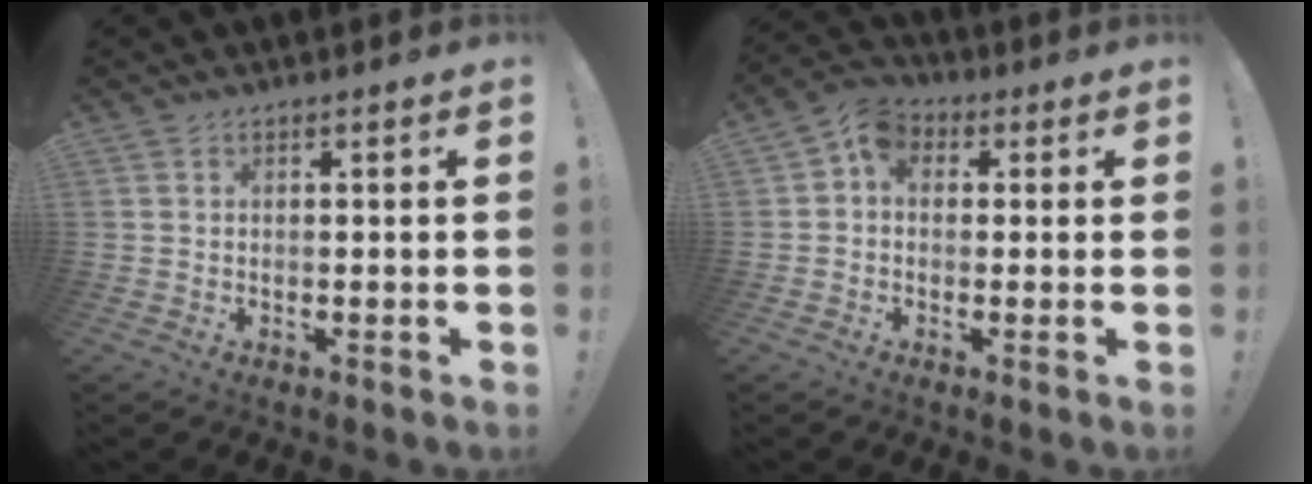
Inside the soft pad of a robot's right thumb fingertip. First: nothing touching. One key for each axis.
{"total": 6.0, "fx": 0.9, "fy": 4.8, "fz": 3.6, "tx": -0.056, "ty": 0.009, "tz": 0.020}